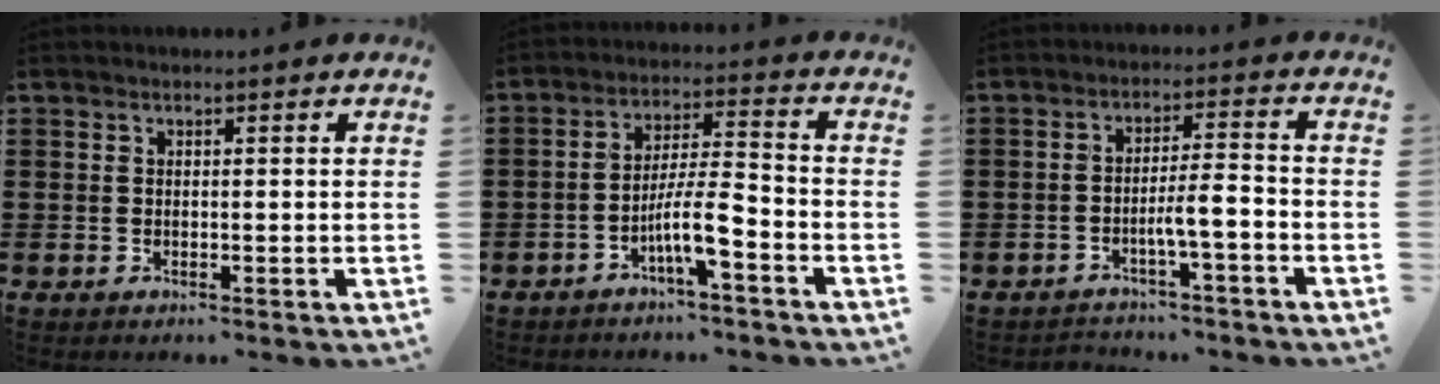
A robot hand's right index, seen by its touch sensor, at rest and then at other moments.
{"total": 7.5, "force": [-3.8, 1.2, 6.3], "torque": [-0.126, -0.002, -0.074]}
{"total": 4.8, "force": [-2.4, 0.7, 4.1], "torque": [-0.072, 0.002, -0.043]}